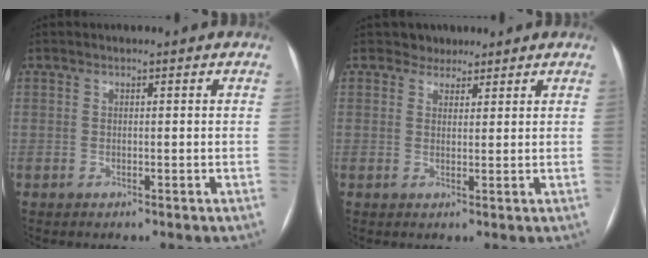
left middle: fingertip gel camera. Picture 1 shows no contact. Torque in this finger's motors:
{"motor_torque": [-0.09, 0.03, -0.06, -0.02]}